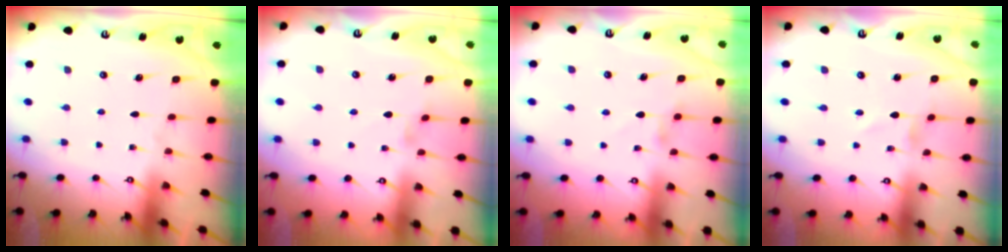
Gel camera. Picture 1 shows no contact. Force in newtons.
{"total": 0.0}
{"total": 2.4, "press": 2.4, "slide": 0.4}
{"total": 0.0}